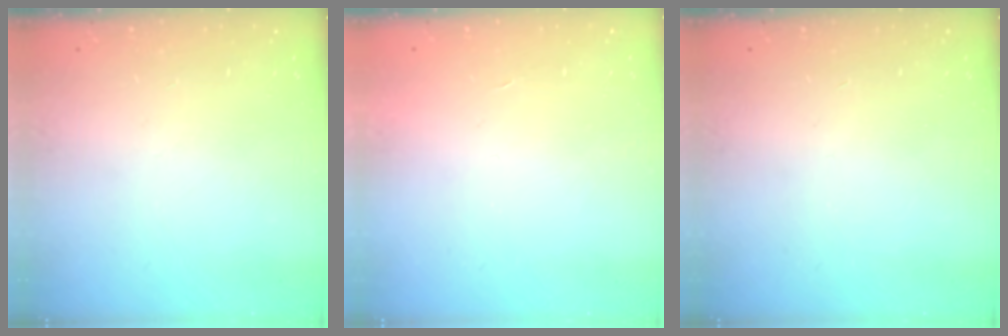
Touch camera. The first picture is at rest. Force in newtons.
{"total": 1.8, "press": 1.8, "slide": 0.1}
{"total": 0.0}